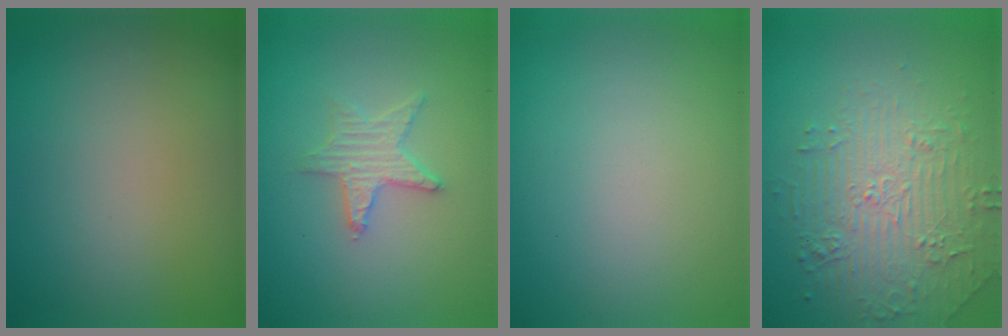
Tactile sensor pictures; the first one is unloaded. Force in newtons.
{"total": 2.7, "press": 2.6, "slide": 0.5}
{"total": 0.0}
{"total": 4.6, "press": 4.0, "slide": 2.3}